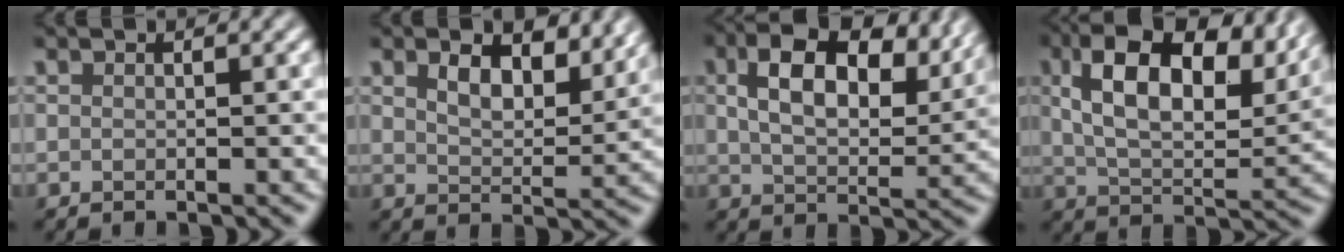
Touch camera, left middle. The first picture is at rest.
{"total": 5.0, "force": [2.9, 2.4, 3.3], "torque": [-0.060, -0.002, 0.041]}
{"total": 9.6, "force": [4.0, 5.0, 7.1], "torque": [-0.122, 0.007, 0.069]}
{"total": 11.9, "force": [5.5, 5.5, 9.0], "torque": [-0.149, 0.009, 0.094]}